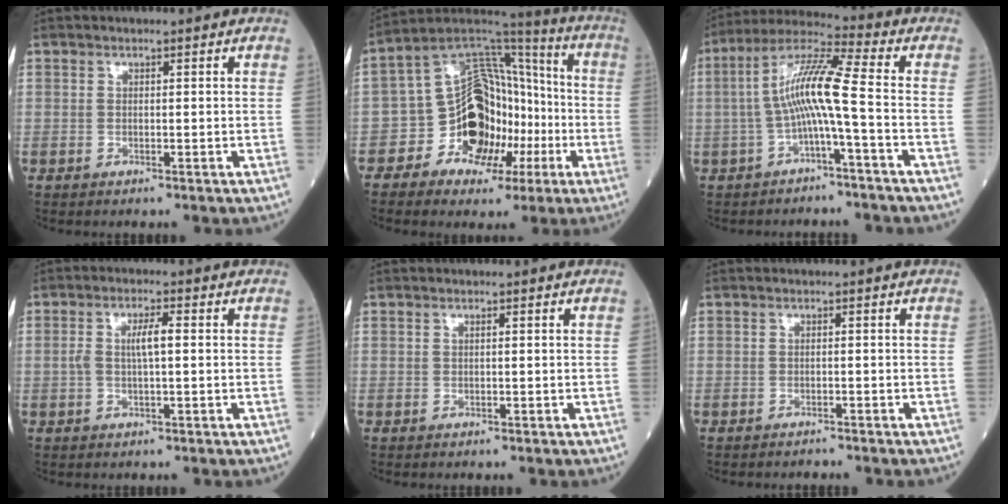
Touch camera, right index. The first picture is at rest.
{"total": 13.8, "force": [-4.6, 10.2, 8.2], "torque": [-0.133, 0.040, -0.072]}
{"total": 9.2, "force": [-1.6, -0.4, 9.1], "torque": [-0.173, 0.029, -0.036]}
{"total": 3.7, "force": [0.3, 0.6, 3.6], "torque": [-0.073, 0.008, 0.006]}
{"total": 0.0}
{"total": 0.9, "force": [-0.9, 0.0, -0.1], "torque": [-0.003, -0.004, -0.013]}